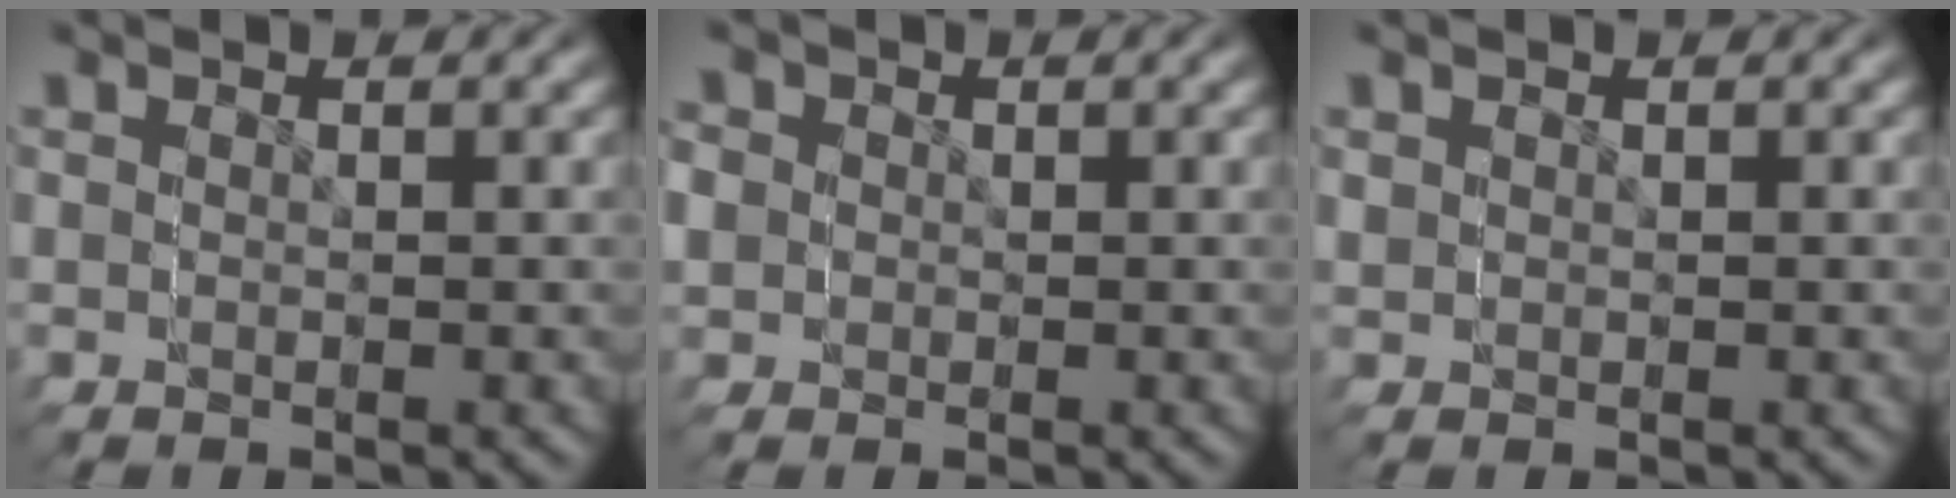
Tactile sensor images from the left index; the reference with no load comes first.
{"total": 3.5, "force": [0.5, 3.4, -0.1], "torque": [-0.009, -0.026, 0.014]}
{"total": 1.0, "force": [0.2, 0.9, -0.2], "torque": [0.003, -0.006, 0.005]}